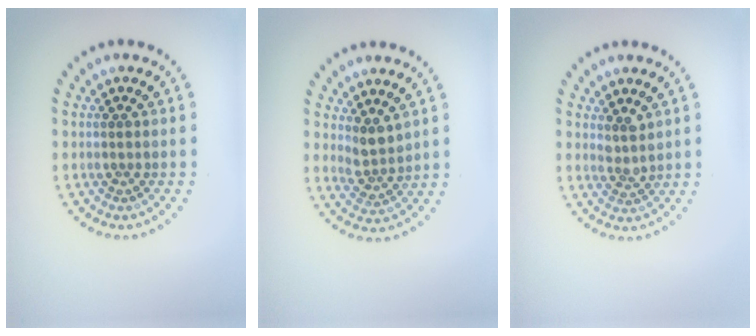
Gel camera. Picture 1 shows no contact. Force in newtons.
{"total": 2.1, "press": 1.7, "slide": 1.2}
{"total": 1.7, "press": 1.3, "slide": 1.1}